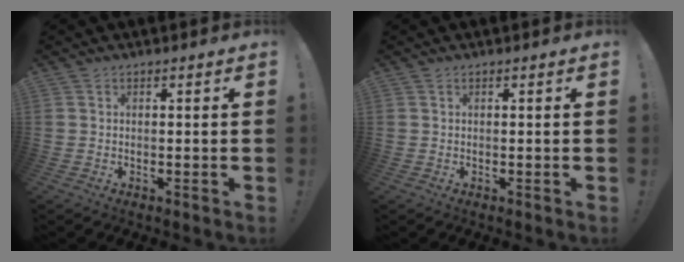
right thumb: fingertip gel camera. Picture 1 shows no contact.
{"total": 0.0}